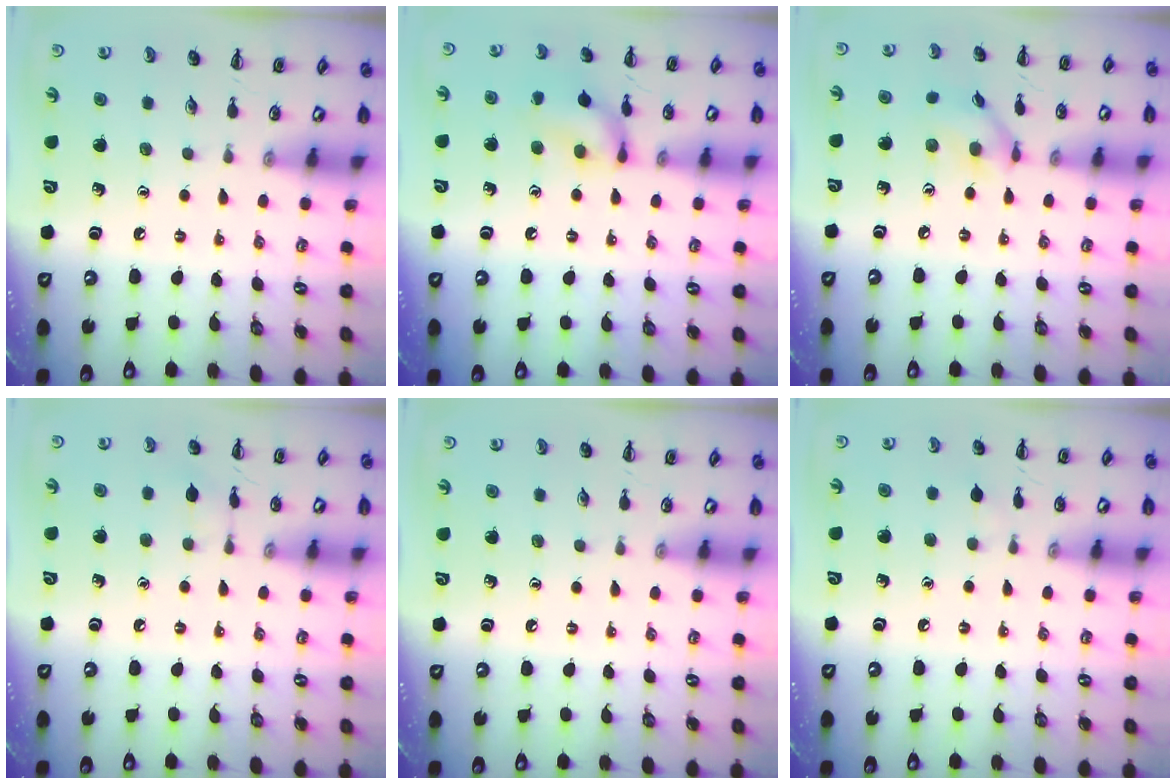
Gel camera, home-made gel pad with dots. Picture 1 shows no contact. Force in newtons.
{"total": 12.0, "press": 12.0, "slide": 0.7}
{"total": 8.4, "press": 8.3, "slide": 0.7}
{"total": 5.3, "press": 5.2, "slide": 1.3}
{"total": 0.0}
{"total": 3.0, "press": 2.7, "slide": 1.2}